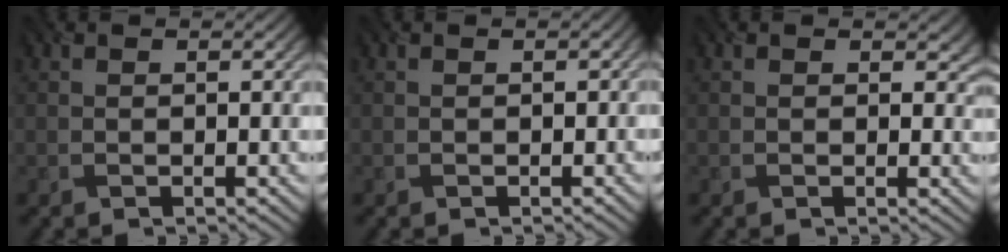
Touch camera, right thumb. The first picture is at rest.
{"total": 0.6, "force": [-0.4, 0.4, -0.1], "torque": [0.002, -0.005, -0.002]}
{"total": 1.5, "force": [0.4, 1.3, 0.5], "torque": [-0.007, -0.007, 0.006]}